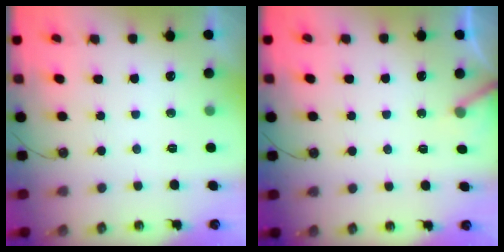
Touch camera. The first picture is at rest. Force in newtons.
{"total": 5.0, "press": 4.9, "slide": 0.4}